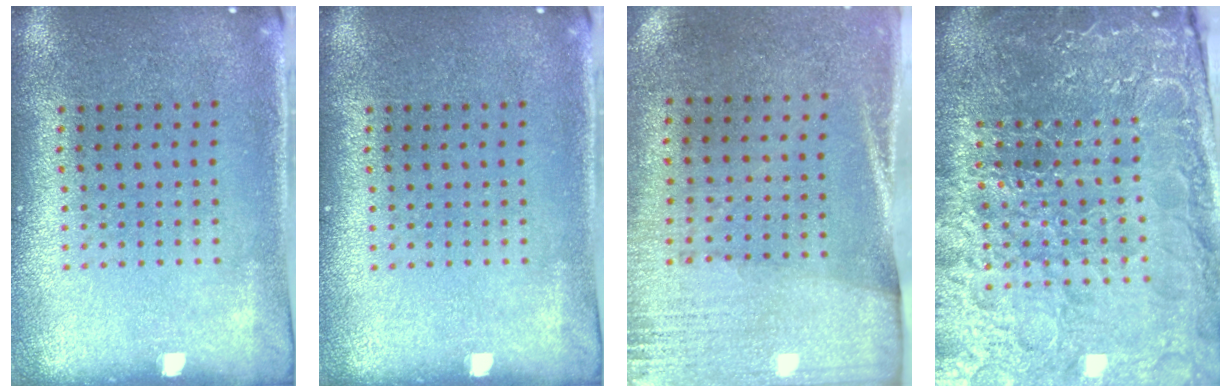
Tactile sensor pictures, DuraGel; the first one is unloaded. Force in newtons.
{"total": 0.0}
{"total": 2.7, "press": 2.4, "slide": 1.4}
{"total": 5.8, "press": 5.2, "slide": 2.6}